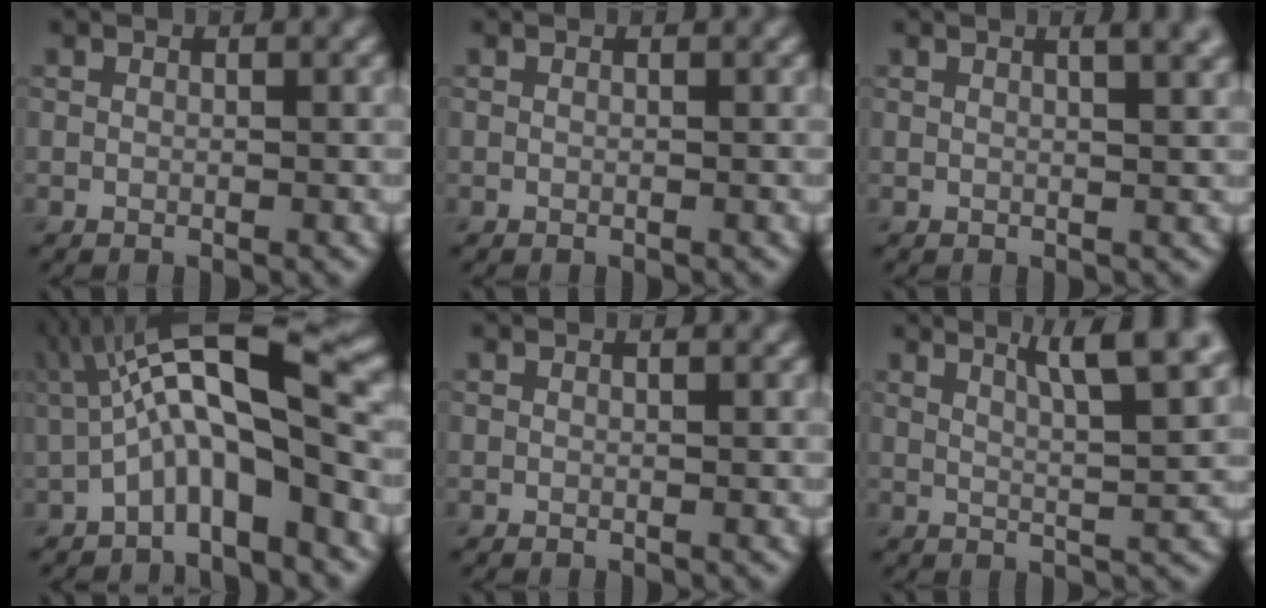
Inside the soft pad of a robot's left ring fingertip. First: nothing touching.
{"total": 0.0}
{"total": 3.7, "force": [1.8, 1.4, 2.8], "torque": [-0.012, 0.017, 0.006]}
{"total": 8.4, "force": [0.0, 2.2, 8.1], "torque": [-0.129, 0.019, -0.012]}
{"total": 0.5, "force": [0.4, 0.2, 0.3], "torque": [-0.003, 0.003, 0.003]}
{"total": 6.8, "force": [3.9, 1.5, 5.4], "torque": [-0.059, 0.020, 0.048]}